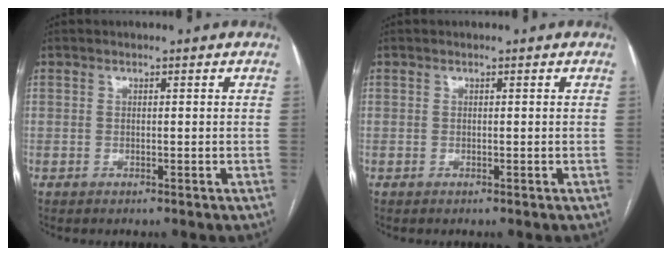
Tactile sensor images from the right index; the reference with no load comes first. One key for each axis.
{"total": 0.0}